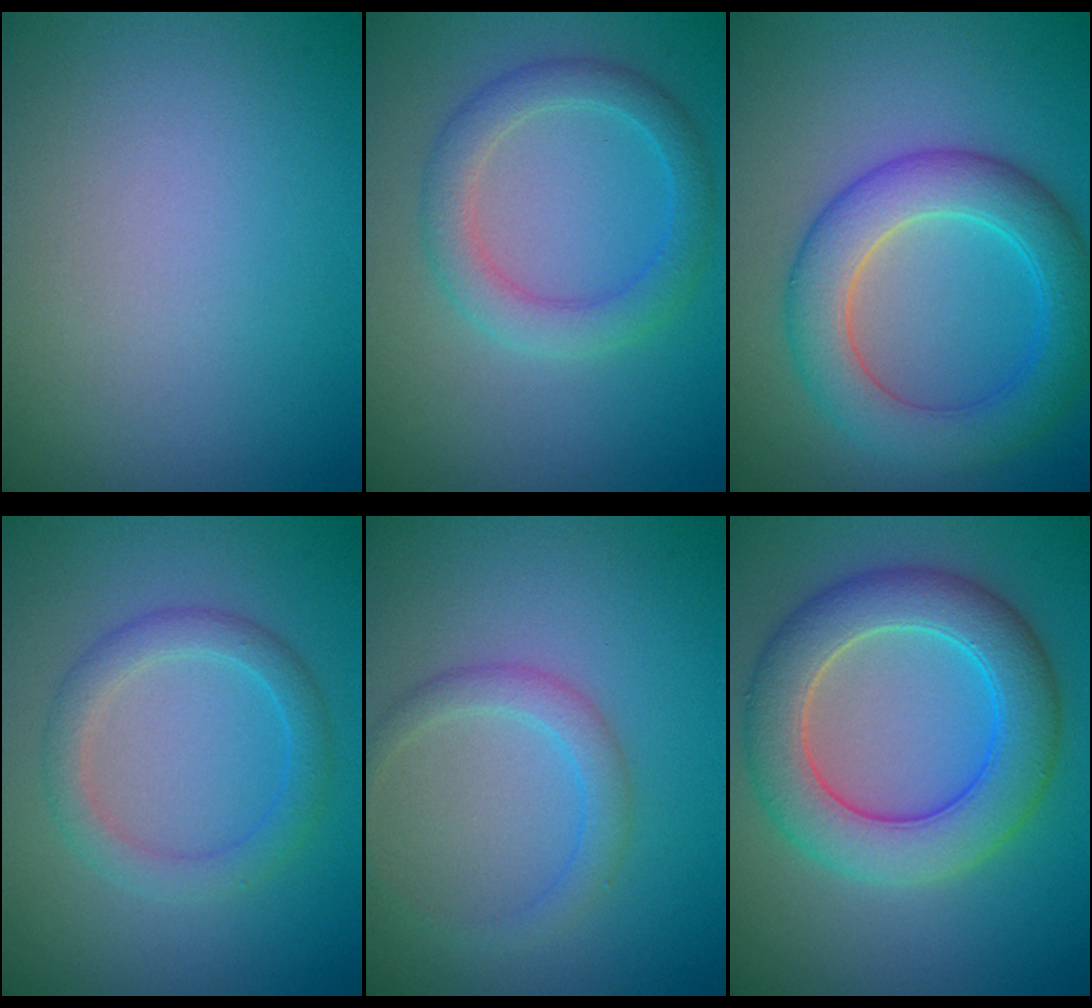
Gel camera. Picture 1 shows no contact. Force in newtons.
{"total": 2.2, "press": 2.2, "slide": 0.3}
{"total": 6.2, "press": 6.2, "slide": 0.1}
{"total": 2.7, "press": 2.7, "slide": 0.1}
{"total": 2.1, "press": 2.1, "slide": 0.0}
{"total": 7.1, "press": 7.1, "slide": 0.3}